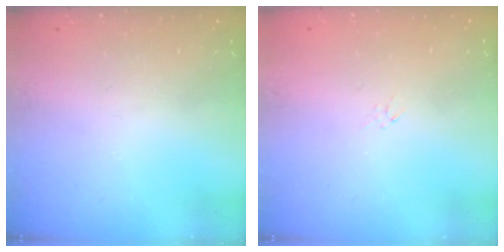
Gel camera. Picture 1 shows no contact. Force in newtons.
{"total": 0.0}